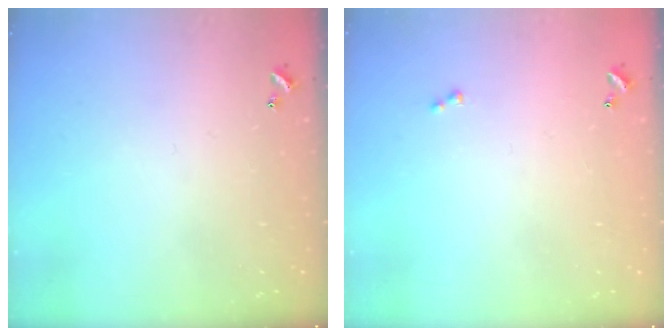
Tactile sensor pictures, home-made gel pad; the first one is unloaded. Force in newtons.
{"total": 0.7, "press": 0.6, "slide": 0.4}